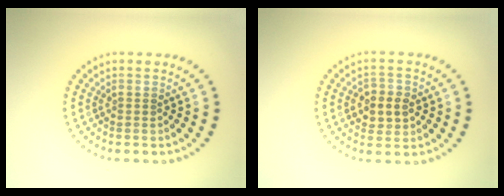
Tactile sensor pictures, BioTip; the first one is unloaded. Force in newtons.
{"total": 2.8, "press": 2.8, "slide": 0.4}